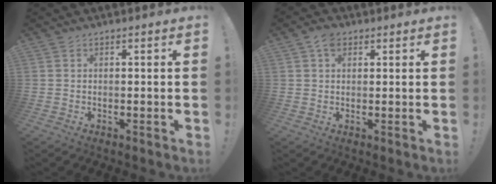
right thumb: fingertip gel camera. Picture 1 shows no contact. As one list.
[{"total": 4.3, "force": [2.0, 2.9, 2.5], "torque": [-0.043, 0.001, 0.037]}]